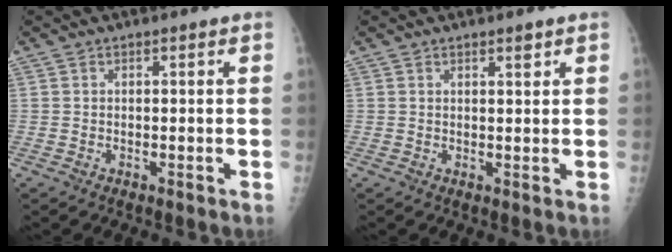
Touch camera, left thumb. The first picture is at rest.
{"total": 1.6, "force": [1.1, 0.5, 1.0], "torque": [-0.009, -0.007, 0.017]}